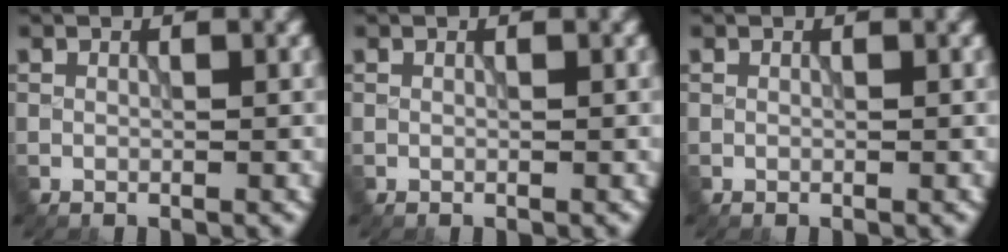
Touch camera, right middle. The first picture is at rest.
{"total": 0.0}
{"total": 0.0}